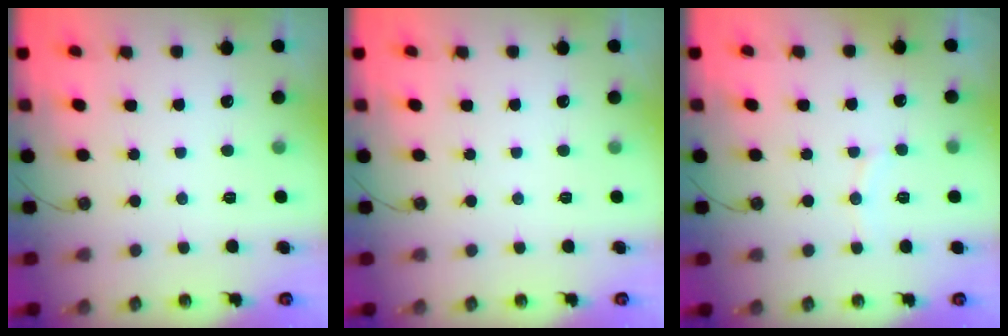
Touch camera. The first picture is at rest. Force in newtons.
{"total": 0.0}
{"total": 4.8, "press": 4.8, "slide": 0.6}